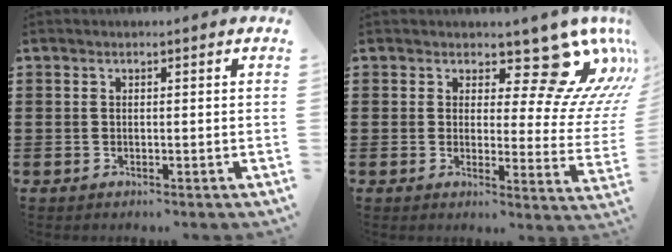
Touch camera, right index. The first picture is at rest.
{"total": 11.7, "force": [7.4, 4.6, 7.9], "torque": [-0.120, -0.051, 0.127]}